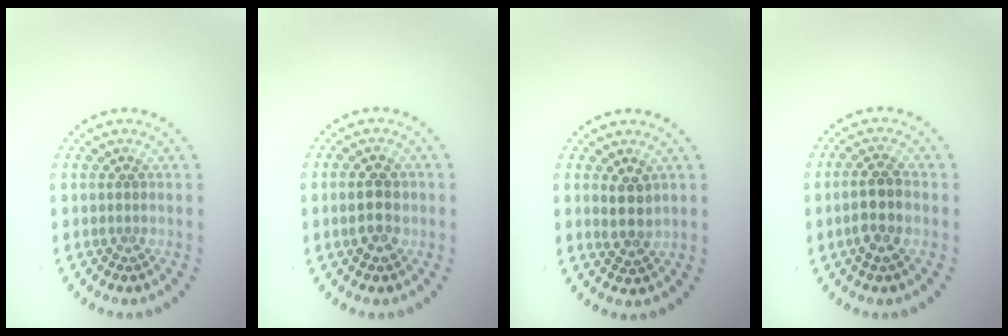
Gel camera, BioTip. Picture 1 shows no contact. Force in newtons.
{"total": 2.7, "press": 2.7, "slide": 0.1}
{"total": 2.4, "press": 2.1, "slide": 1.0}
{"total": 2.8, "press": 2.7, "slide": 0.8}